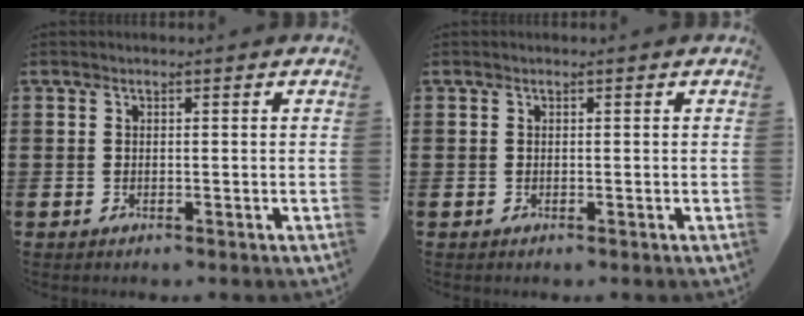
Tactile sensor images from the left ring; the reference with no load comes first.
{"total": 0.0}